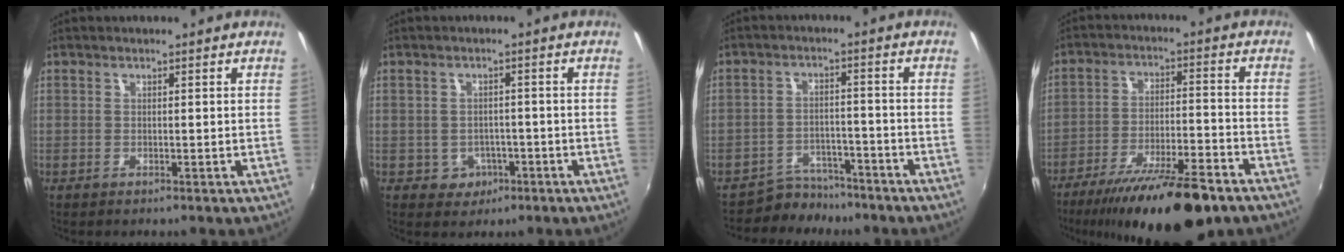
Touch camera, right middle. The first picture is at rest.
{"total": 4.0, "force": [-1.5, 3.6, 0.9], "torque": [-0.028, 0.008, -0.013]}
{"total": 6.1, "force": [-5.5, 2.7, 0.4], "torque": [-0.020, 0.013, -0.080]}
{"total": 19.5, "force": [-14.6, 4.3, 12.1], "torque": [-0.216, -0.030, -0.224]}